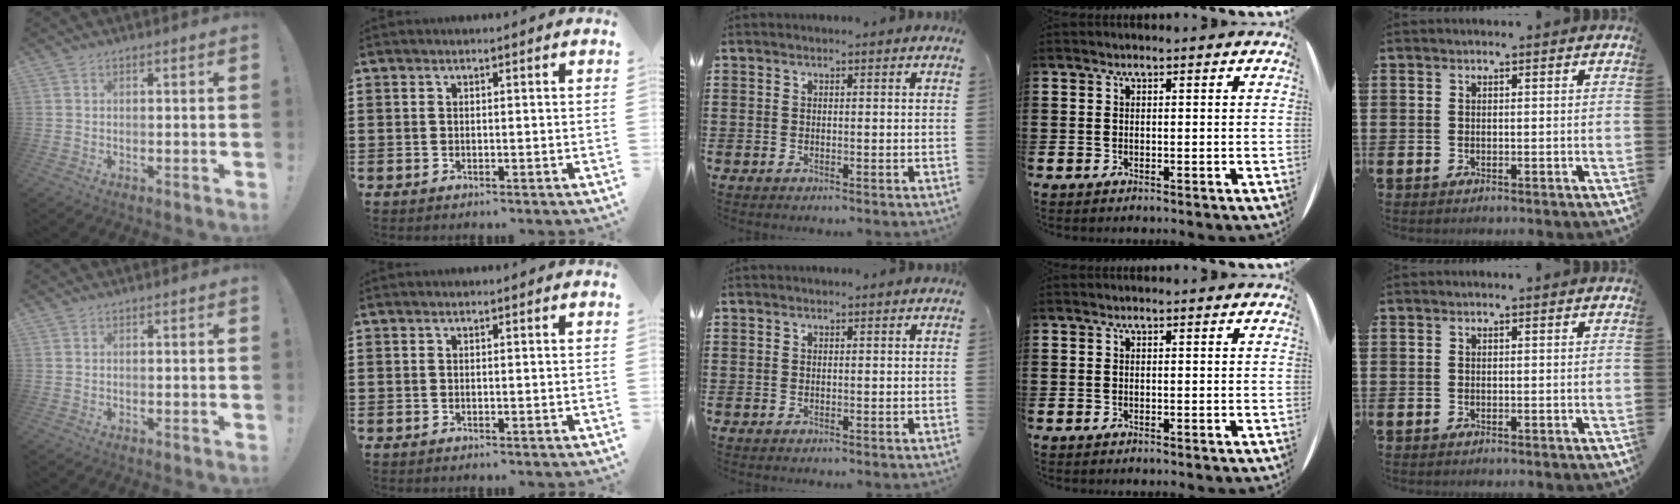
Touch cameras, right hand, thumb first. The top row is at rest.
{}